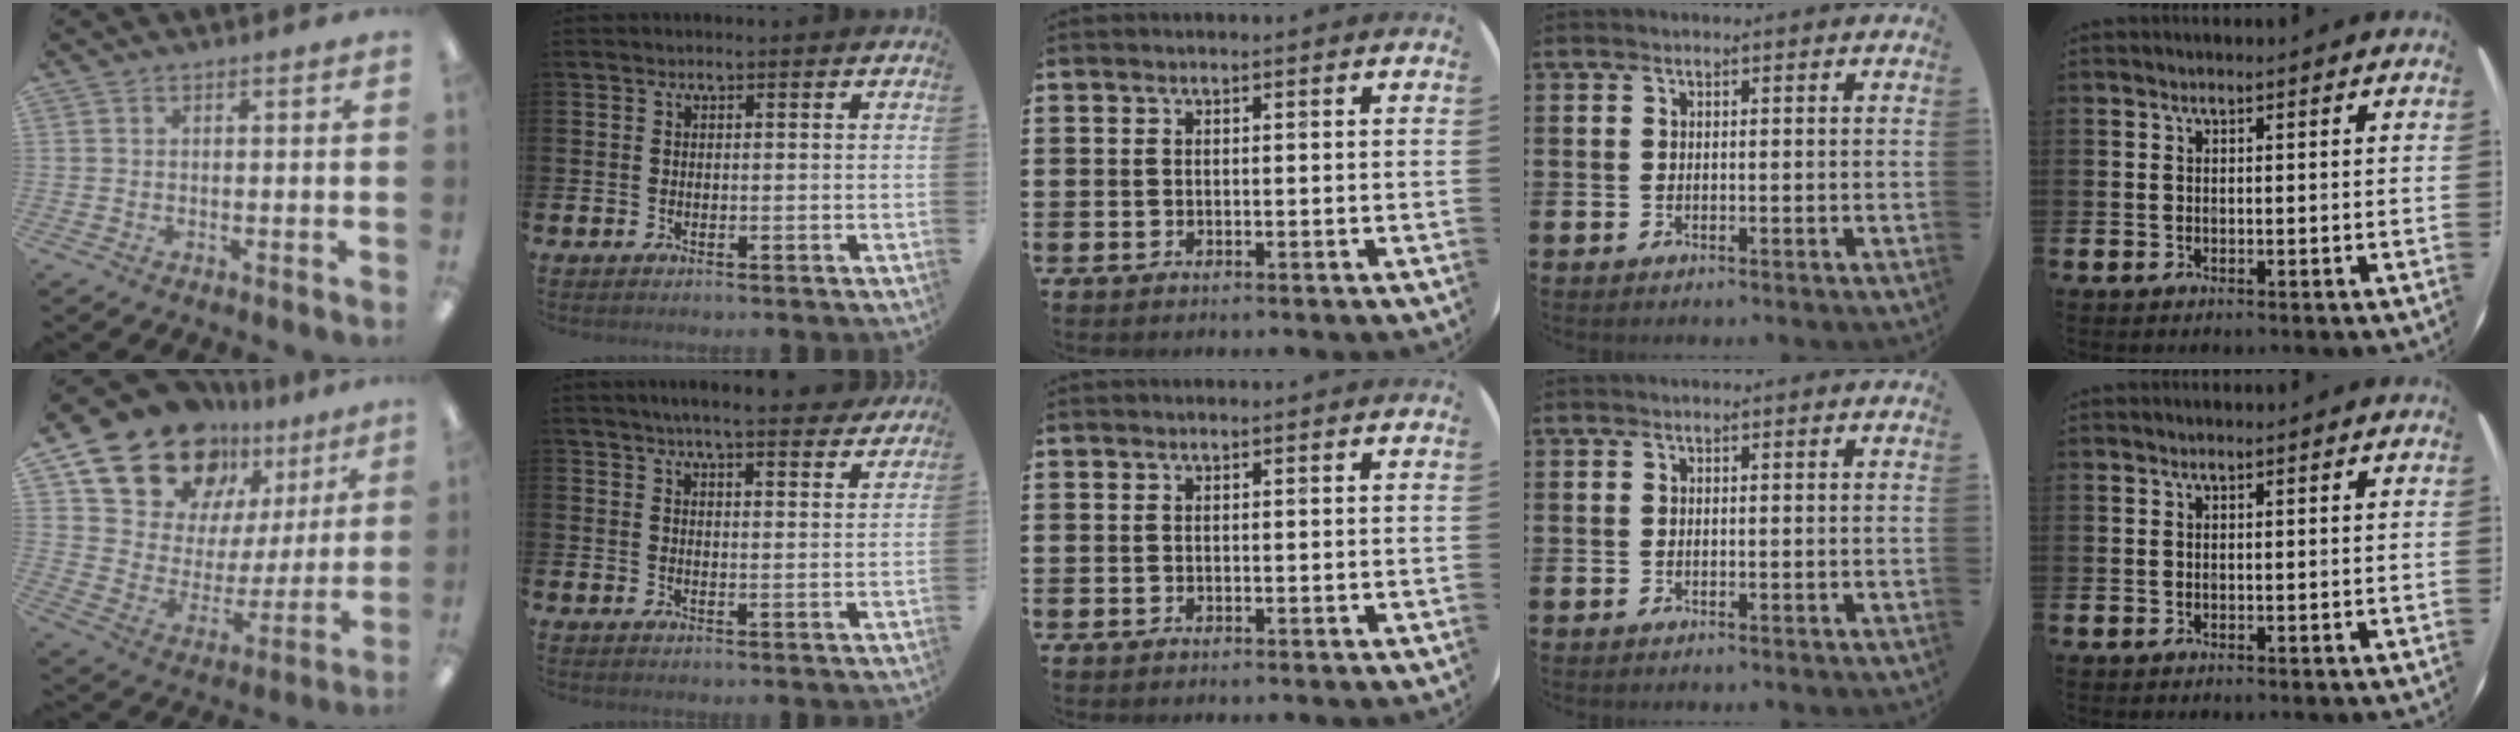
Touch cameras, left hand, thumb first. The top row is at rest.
{"thumb": {"total": 18.8, "force": [15.2, 9.7, 5.3], "torque": [-0.118, -0.116, 0.281]}, "index": {"total": 5.5, "force": [5.3, 0.0, 1.6], "torque": [-0.035, -0.026, 0.092]}}